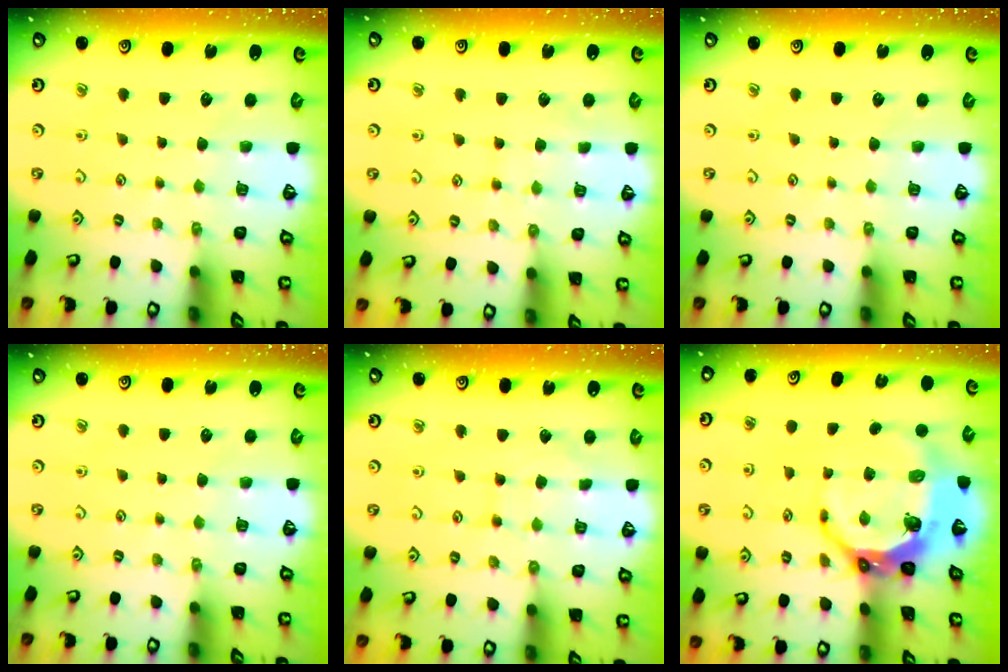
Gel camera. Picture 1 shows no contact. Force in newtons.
{"total": 6.0, "press": 5.9, "slide": 0.6}
{"total": 0.0}
{"total": 0.0}
{"total": 5.6, "press": 5.5, "slide": 0.6}
{"total": 10.9, "press": 9.7, "slide": 5.0}